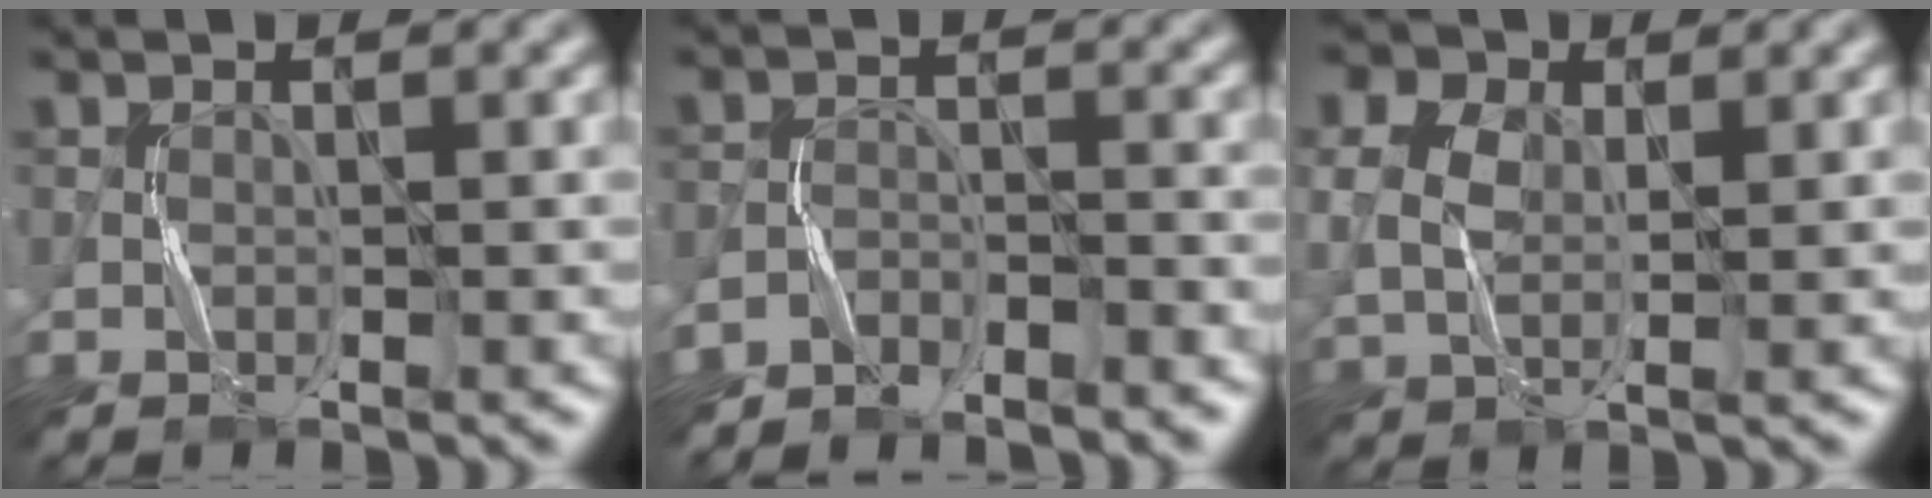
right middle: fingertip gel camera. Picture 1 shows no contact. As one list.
[{"total": 3.3, "force": [-3.2, 0.8, 0.5], "torque": [-0.009, 0.002, -0.066]}, {"total": 5.3, "force": [1.8, 3.5, 3.5], "torque": [-0.083, 0.011, 0.016]}]